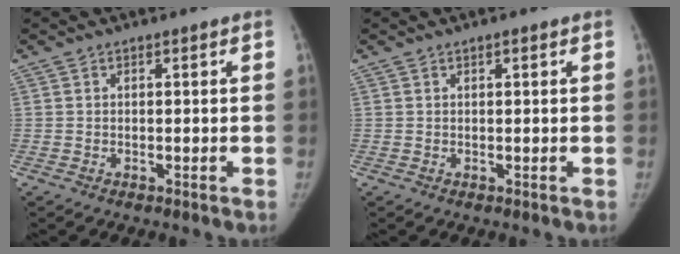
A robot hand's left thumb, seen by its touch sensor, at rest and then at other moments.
{"total": 0.7, "force": [0.4, 0.2, 0.6], "torque": [-0.009, 0.000, 0.005]}